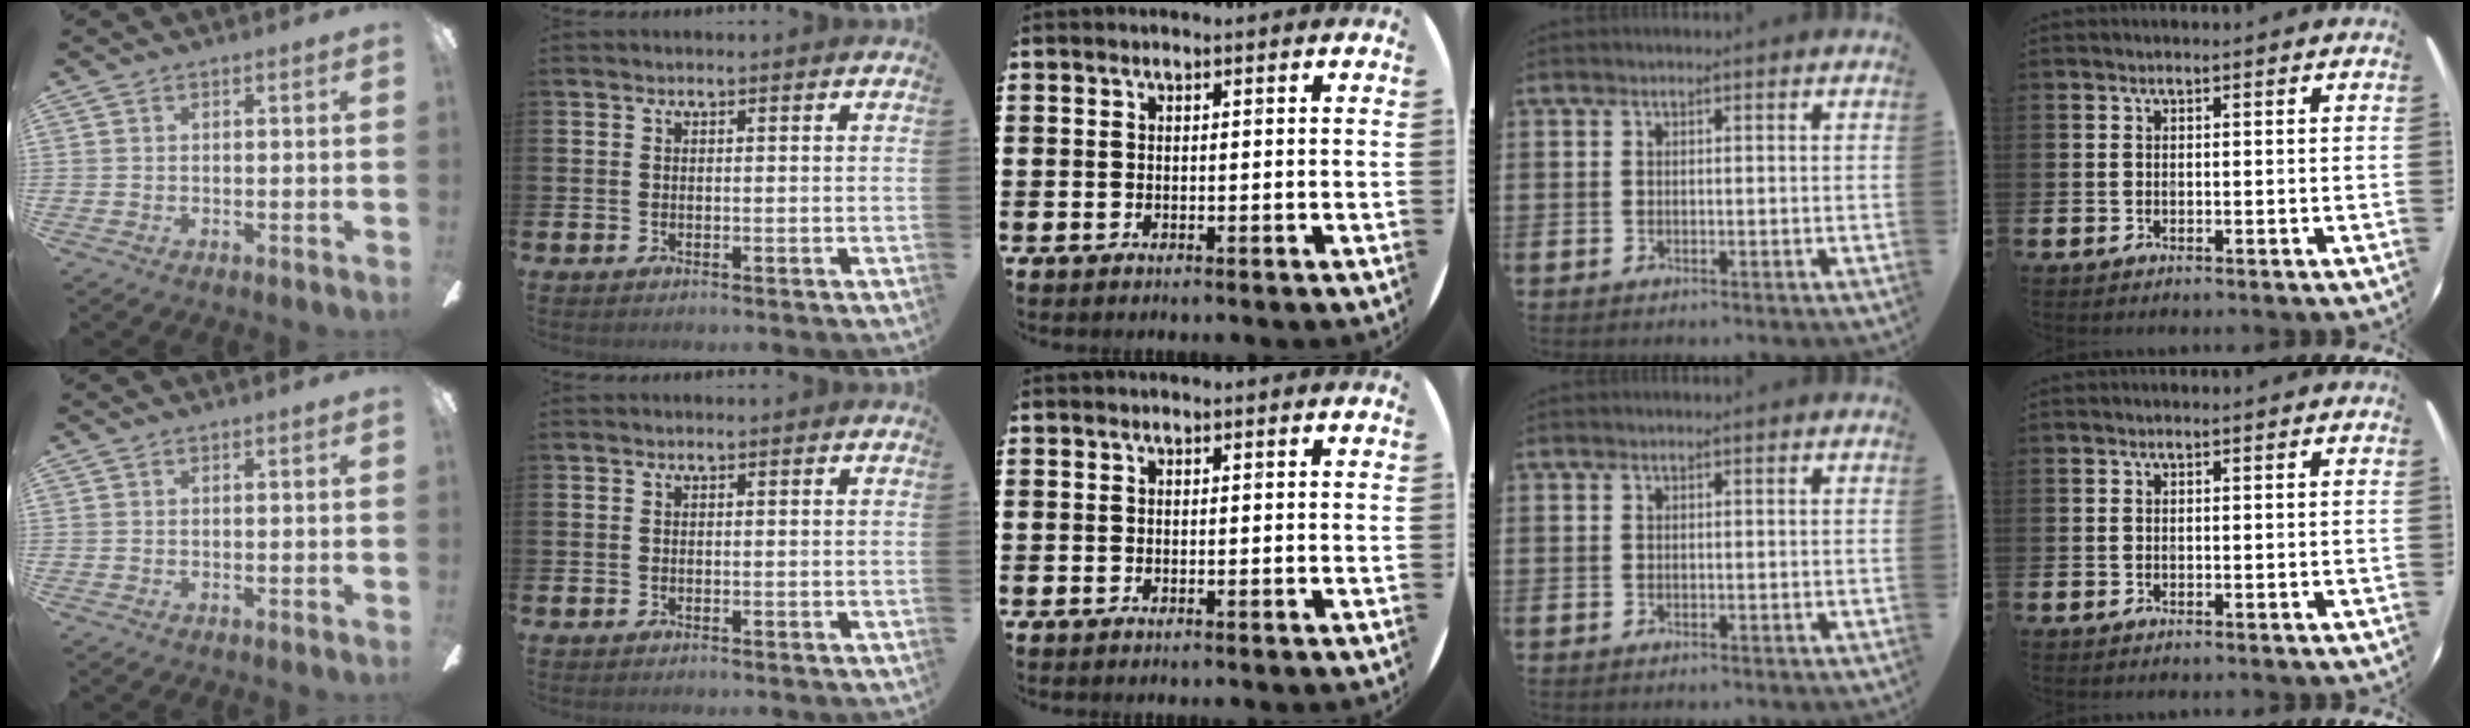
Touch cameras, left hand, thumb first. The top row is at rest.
{}